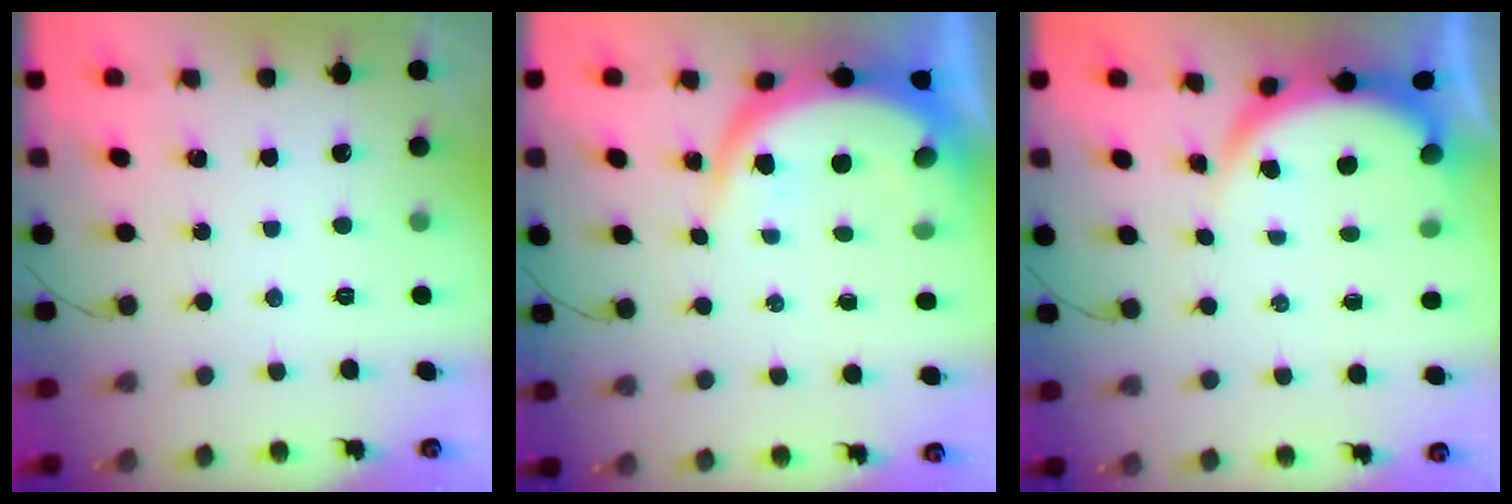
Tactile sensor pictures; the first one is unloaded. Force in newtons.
{"total": 10.0, "press": 9.9, "slide": 1.2}
{"total": 4.4, "press": 4.4, "slide": 0.0}